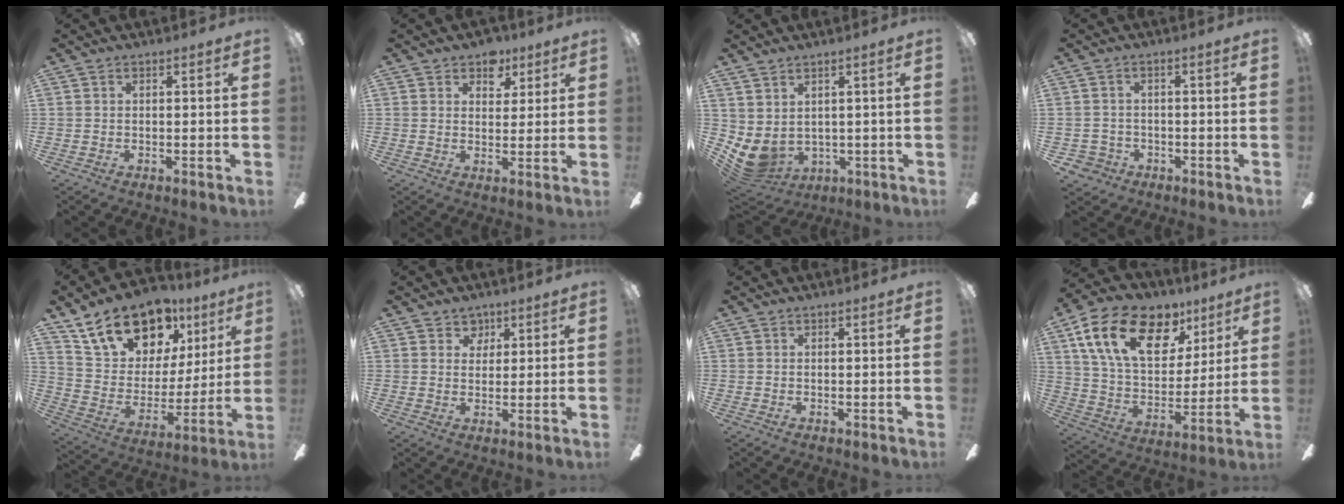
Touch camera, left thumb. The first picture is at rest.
{"total": 6.2, "force": [4.1, 4.2, 2.3], "torque": [-0.019, -0.013, 0.068]}
{"total": 5.8, "force": [0.1, 4.5, 3.6], "torque": [-0.118, -0.022, 0.002]}
{"total": 3.4, "force": [-1.5, 3.0, 0.7], "torque": [-0.029, 0.007, -0.033]}
{"total": 20.7, "force": [14.3, 11.6, 9.4], "torque": [-0.162, -0.082, 0.260]}
{"total": 4.1, "force": [2.7, 3.1, 0.6], "torque": [0.000, -0.007, 0.045]}
{"total": 0.0}
{"total": 22.3, "force": [11.6, 13.0, 14.0], "torque": [-0.247, -0.043, 0.207]}